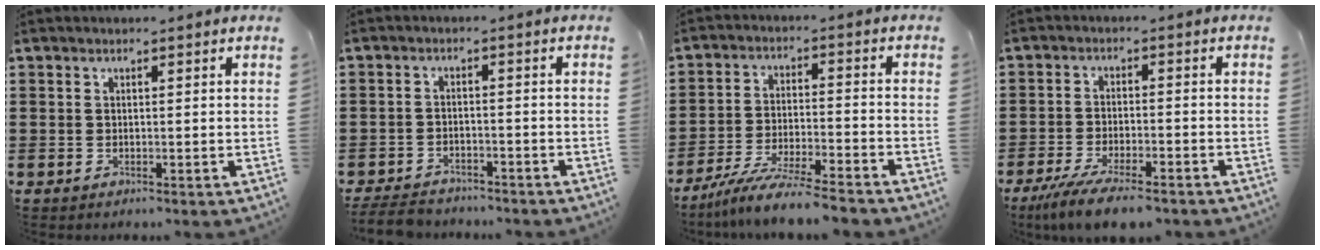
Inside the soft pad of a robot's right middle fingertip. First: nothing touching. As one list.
[{"total": 4.2, "force": [-4.0, 1.0, 0.6], "torque": [-0.025, 0.000, -0.086]}, {"total": 7.7, "force": [-7.0, -0.2, 3.2], "torque": [-0.068, -0.009, -0.134]}, {"total": 6.0, "force": [-4.9, 0.6, 3.4], "torque": [-0.081, -0.015, -0.095]}]